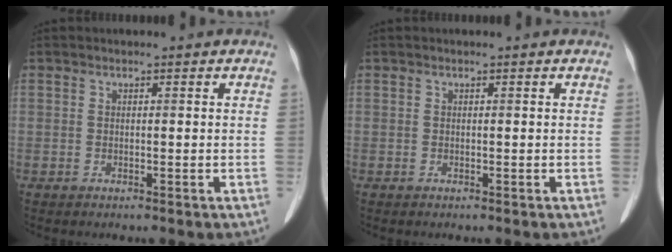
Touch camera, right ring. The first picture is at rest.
{"total": 0.0}